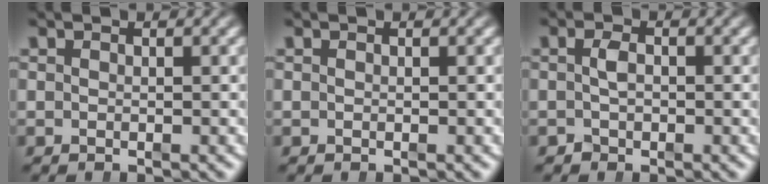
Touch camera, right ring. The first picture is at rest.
{"total": 0.0}
{"total": 1.2, "force": [-0.7, 0.5, 0.8], "torque": [-0.018, -0.009, -0.006]}